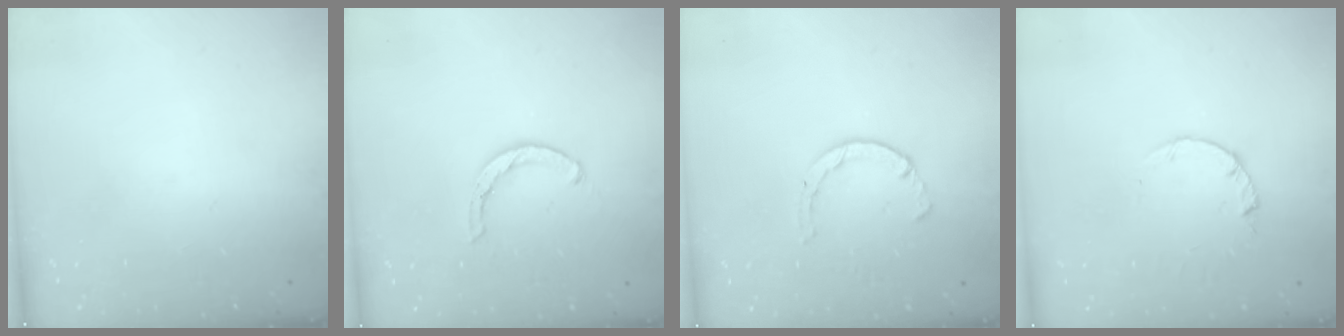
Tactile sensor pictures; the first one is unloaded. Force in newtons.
{"total": 3.3, "press": 3.3, "slide": 0.3}
{"total": 2.1, "press": 2.1, "slide": 0.5}
{"total": 0.9, "press": 0.8, "slide": 0.2}